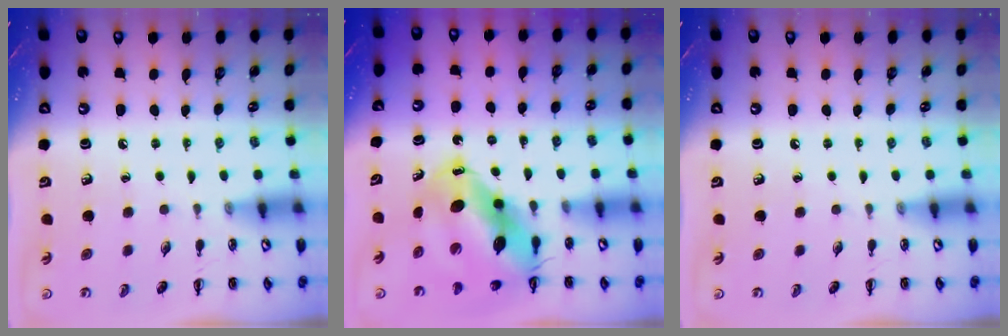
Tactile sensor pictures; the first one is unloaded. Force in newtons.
{"total": 13.2, "press": 12.6, "slide": 3.7}
{"total": 0.0}